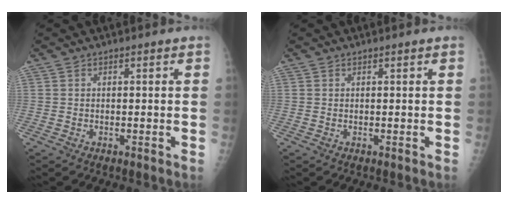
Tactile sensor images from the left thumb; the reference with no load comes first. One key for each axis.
{"total": 0.0}